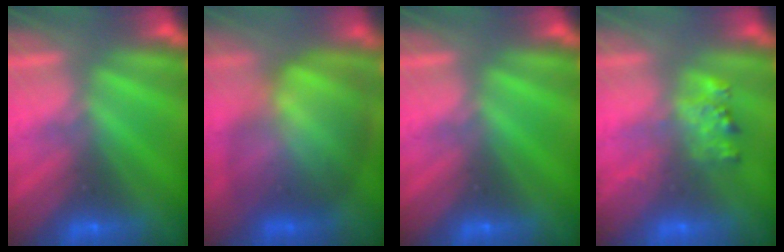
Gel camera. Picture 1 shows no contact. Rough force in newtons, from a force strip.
{"total": 9.6}
{"total": 0.0}
{"total": 2.2}